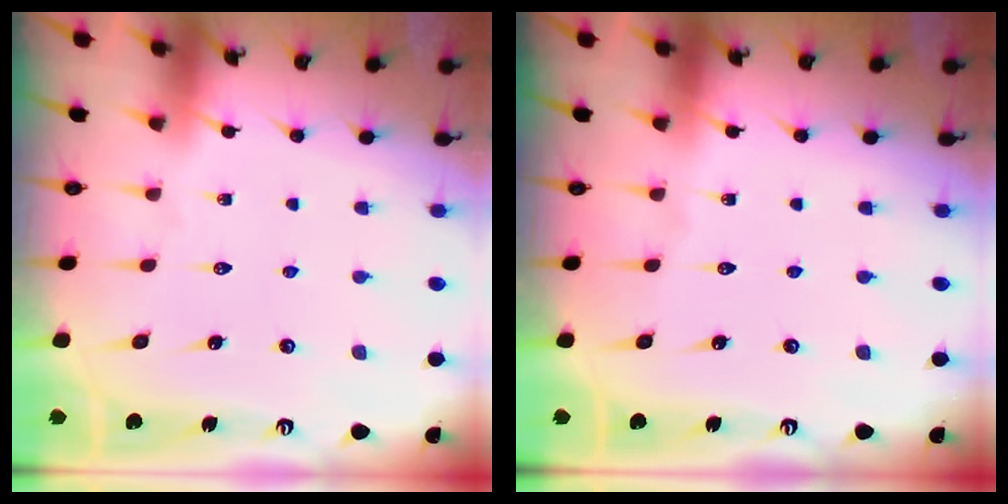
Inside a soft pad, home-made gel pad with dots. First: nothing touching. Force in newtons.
{"total": 0.0}